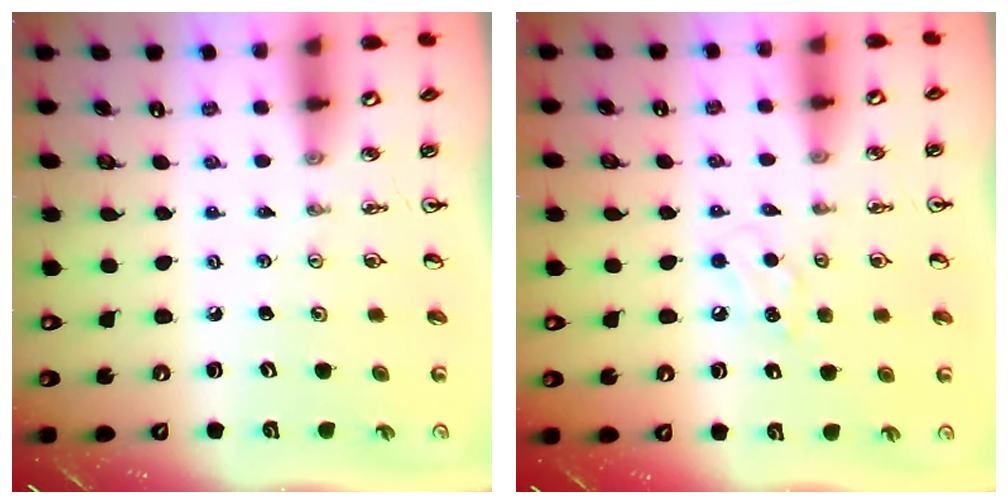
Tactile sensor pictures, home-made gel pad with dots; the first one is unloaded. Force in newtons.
{"total": 6.4, "press": 6.3, "slide": 0.8}